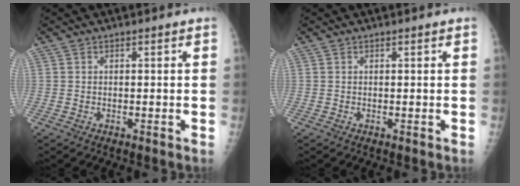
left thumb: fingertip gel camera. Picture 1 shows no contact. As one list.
[{"total": 0.0}]